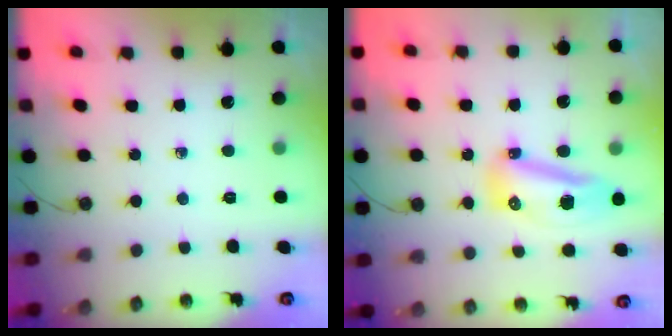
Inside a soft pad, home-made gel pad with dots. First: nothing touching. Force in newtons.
{"total": 23.1, "press": 14.8, "slide": 17.8}